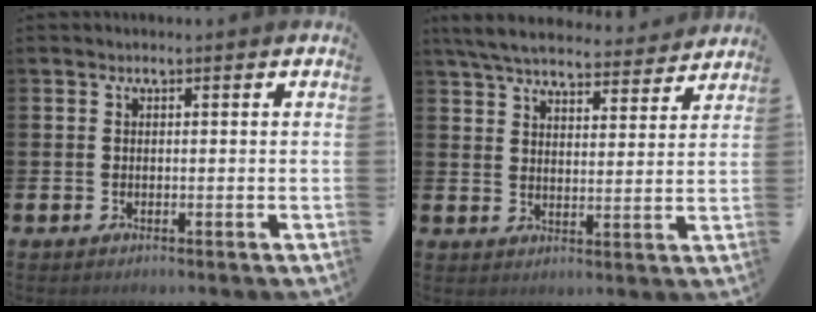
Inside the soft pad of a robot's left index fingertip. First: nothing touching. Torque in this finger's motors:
{"motor_torque": [1.07, -1.07, 0.30, 0.21]}